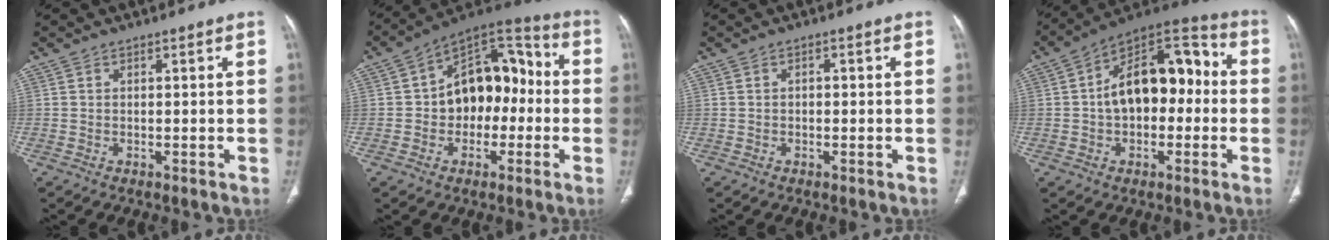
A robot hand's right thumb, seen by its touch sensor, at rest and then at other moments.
{"total": 16.2, "force": [-0.9, 11.0, 11.9], "torque": [-0.123, 0.052, -0.024]}
{"total": 0.9, "force": [-0.1, 0.6, 0.6], "torque": [-0.008, 0.003, -0.003]}
{"total": 17.9, "force": [0.0, 10.9, 14.2], "torque": [-0.182, 0.052, -0.010]}